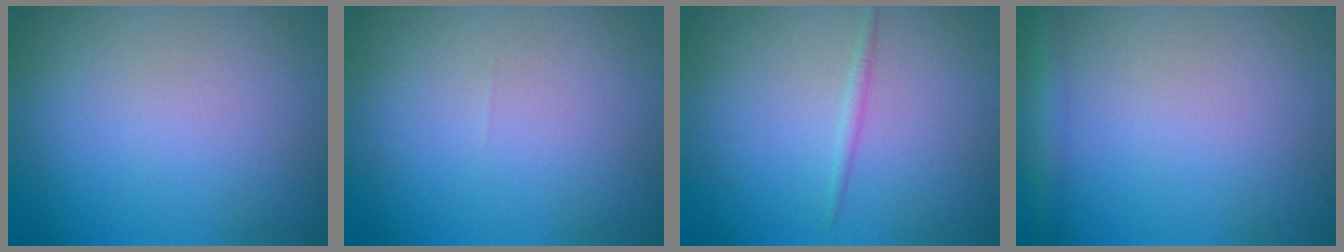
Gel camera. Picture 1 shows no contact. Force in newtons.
{"total": 0.0}
{"total": 0.8, "press": 0.8, "slide": 0.0}
{"total": 1.8, "press": 1.8, "slide": 0.1}